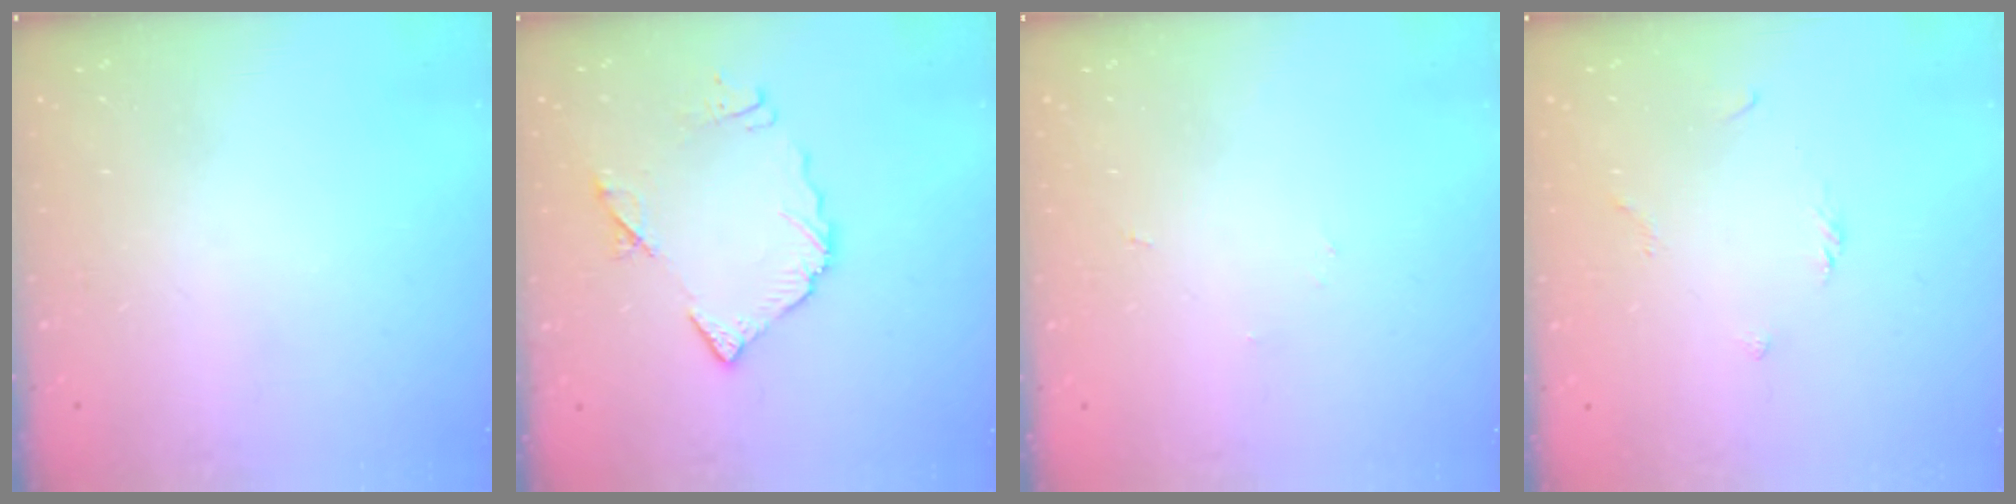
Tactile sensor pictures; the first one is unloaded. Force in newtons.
{"total": 10.7, "press": 10.7, "slide": 1.1}
{"total": 2.4, "press": 2.4, "slide": 0.2}
{"total": 2.0, "press": 1.9, "slide": 0.6}